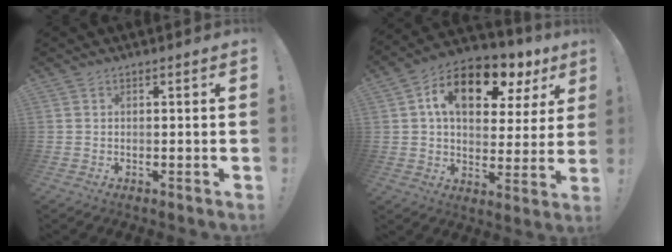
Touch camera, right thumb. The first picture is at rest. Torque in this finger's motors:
{"motor_torque": [1.18, 3.83, 0.28, 0.21, 0.07]}